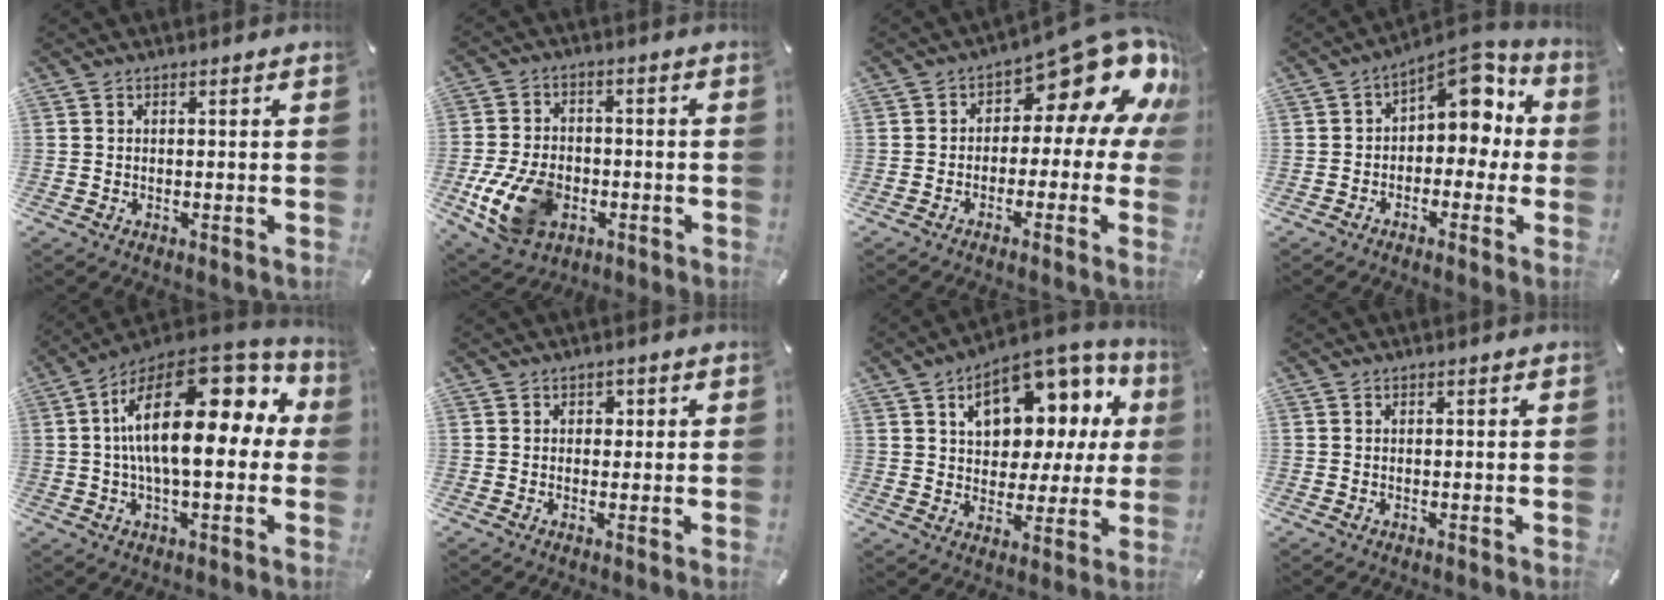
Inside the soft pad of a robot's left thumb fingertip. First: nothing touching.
{"total": 14.0, "force": [-4.4, 9.8, 8.9], "torque": [-0.190, 0.014, -0.076]}
{"total": 16.5, "force": [7.8, 8.0, 12.1], "torque": [-0.158, -0.055, 0.126]}
{"total": 9.5, "force": [4.1, 6.3, 6.0], "torque": [-0.070, -0.035, 0.068]}
{"total": 22.8, "force": [4.4, 10.6, 19.7], "torque": [-0.340, -0.035, 0.074]}
{"total": 1.5, "force": [0.1, 1.4, 0.5], "torque": [0.005, 0.000, -0.005]}
{"total": 14.1, "force": [7.1, 9.1, 8.1], "torque": [-0.127, -0.046, 0.126]}
{"total": 0.0}